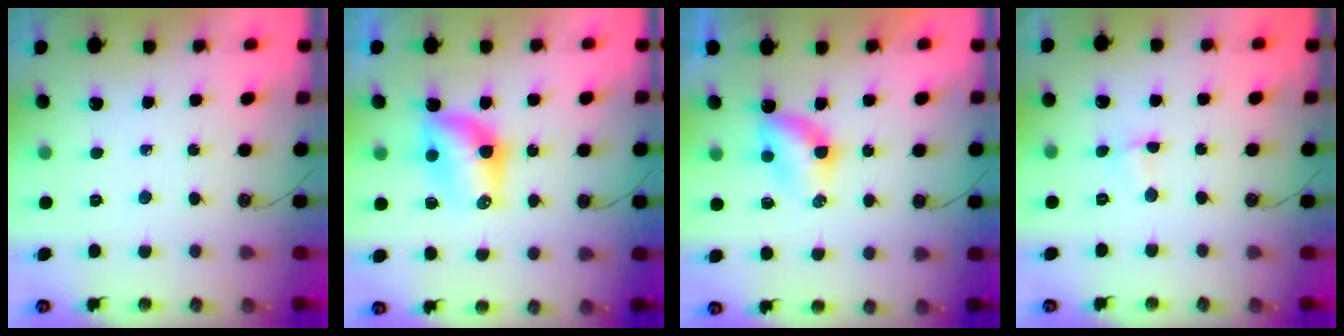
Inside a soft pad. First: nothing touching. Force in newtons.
{"total": 9.3, "press": 8.4, "slide": 4.1}
{"total": 4.6, "press": 4.6, "slide": 0.5}
{"total": 2.8, "press": 1.1, "slide": 2.5}